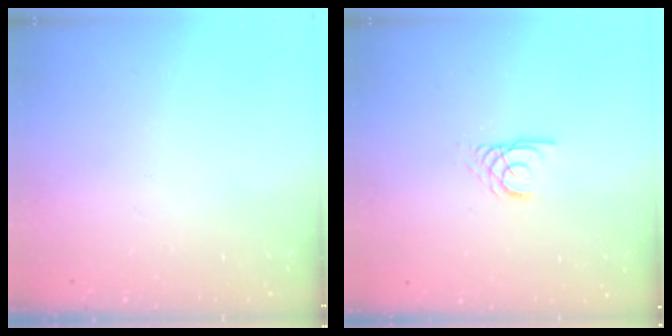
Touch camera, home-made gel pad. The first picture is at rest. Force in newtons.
{"total": 2.4, "press": 2.4, "slide": 0.2}